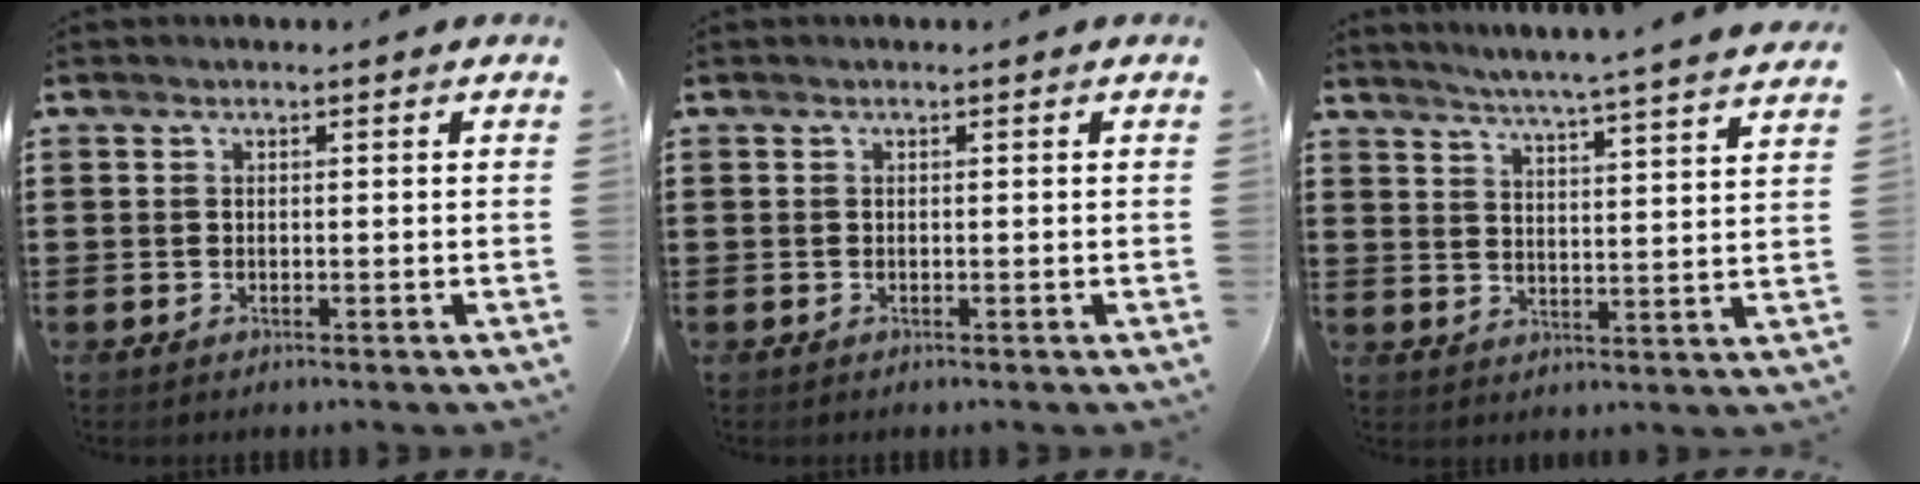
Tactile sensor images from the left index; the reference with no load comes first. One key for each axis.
{"total": 0.0}
{"total": 4.7, "fx": 4.3, "fy": -1.4, "fz": 1.3, "tx": -0.042, "ty": -0.036, "tz": 0.069}